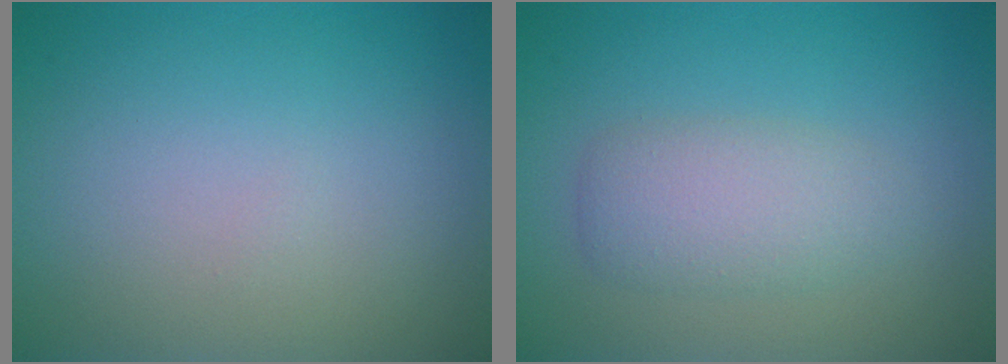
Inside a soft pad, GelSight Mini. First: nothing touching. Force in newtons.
{"total": 3.2, "press": 3.2, "slide": 0.2}